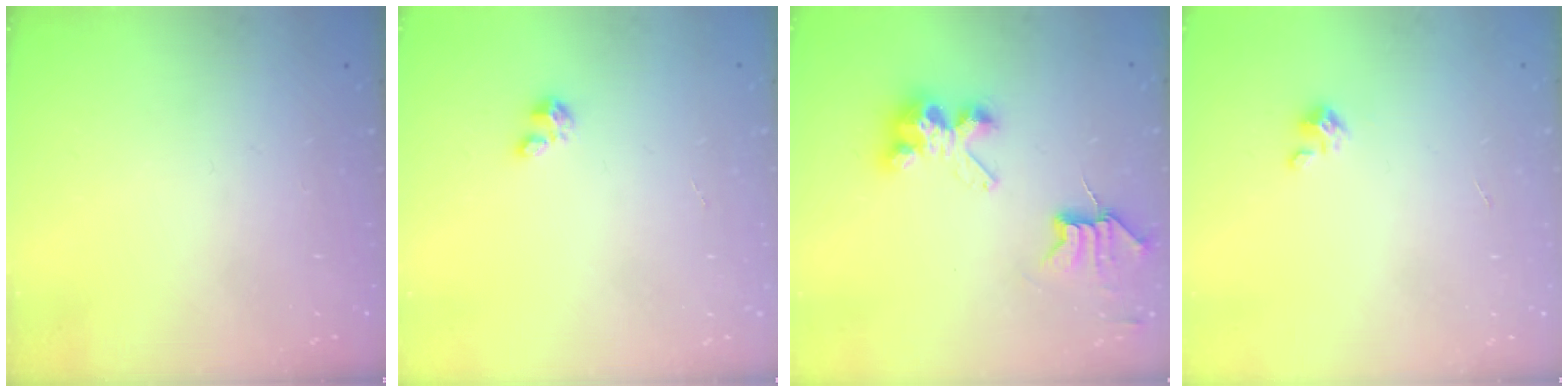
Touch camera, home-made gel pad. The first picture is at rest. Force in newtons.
{"total": 1.5, "press": 1.5, "slide": 0.1}
{"total": 6.1, "press": 6.1, "slide": 0.2}
{"total": 1.5, "press": 1.5, "slide": 0.1}